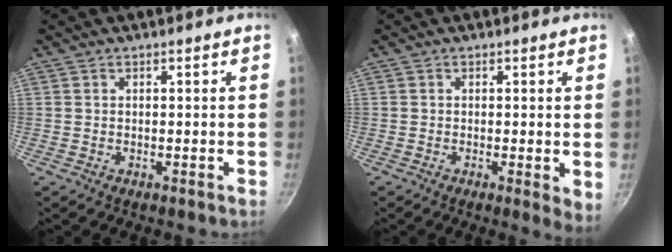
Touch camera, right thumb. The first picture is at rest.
{"total": 3.3, "force": [-0.1, 1.0, 3.1], "torque": [-0.040, -0.012, -0.004]}